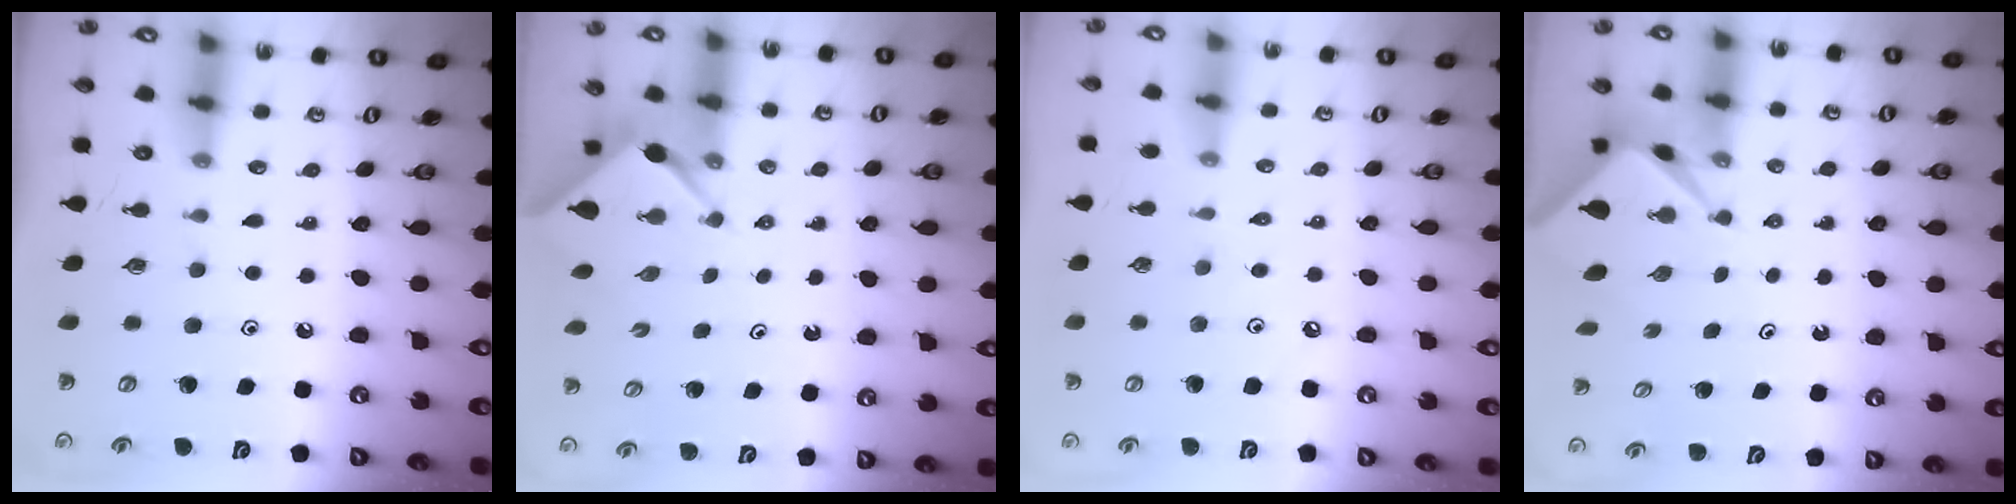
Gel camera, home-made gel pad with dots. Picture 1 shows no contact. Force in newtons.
{"total": 2.5, "press": 2.5, "slide": 0.3}
{"total": 1.7, "press": 1.7, "slide": 0.4}
{"total": 2.2, "press": 2.2, "slide": 0.2}